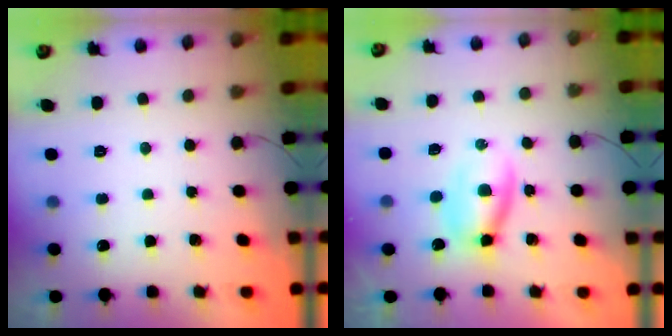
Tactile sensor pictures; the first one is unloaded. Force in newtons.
{"total": 4.3, "press": 4.2, "slide": 0.8}